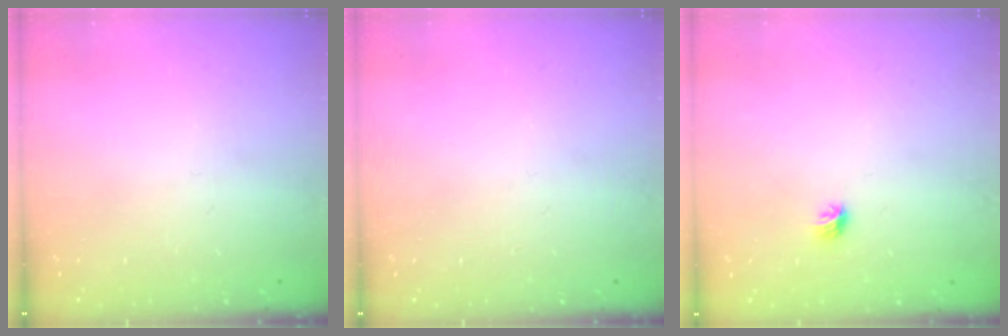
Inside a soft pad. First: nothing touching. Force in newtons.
{"total": 0.0}
{"total": 4.2, "press": 4.1, "slide": 1.0}